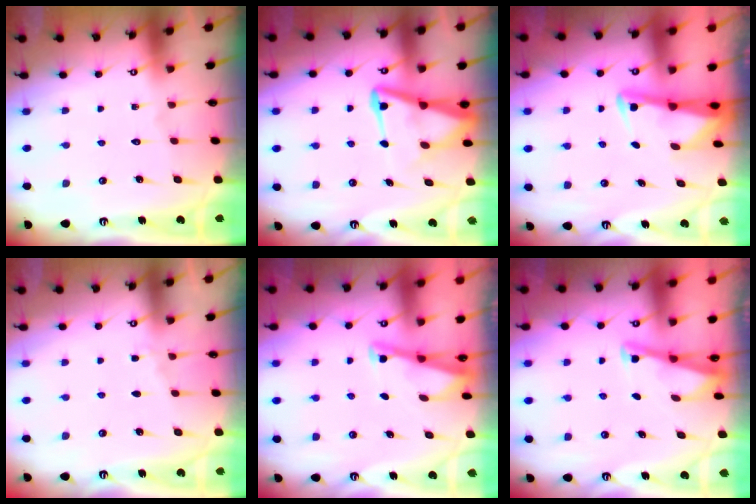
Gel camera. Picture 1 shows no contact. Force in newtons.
{"total": 8.3, "press": 8.2, "slide": 1.1}
{"total": 2.9, "press": 2.9, "slide": 0.4}
{"total": 2.8, "press": 2.8, "slide": 0.5}
{"total": 2.8, "press": 2.7, "slide": 0.3}
{"total": 2.9, "press": 2.9, "slide": 0.3}